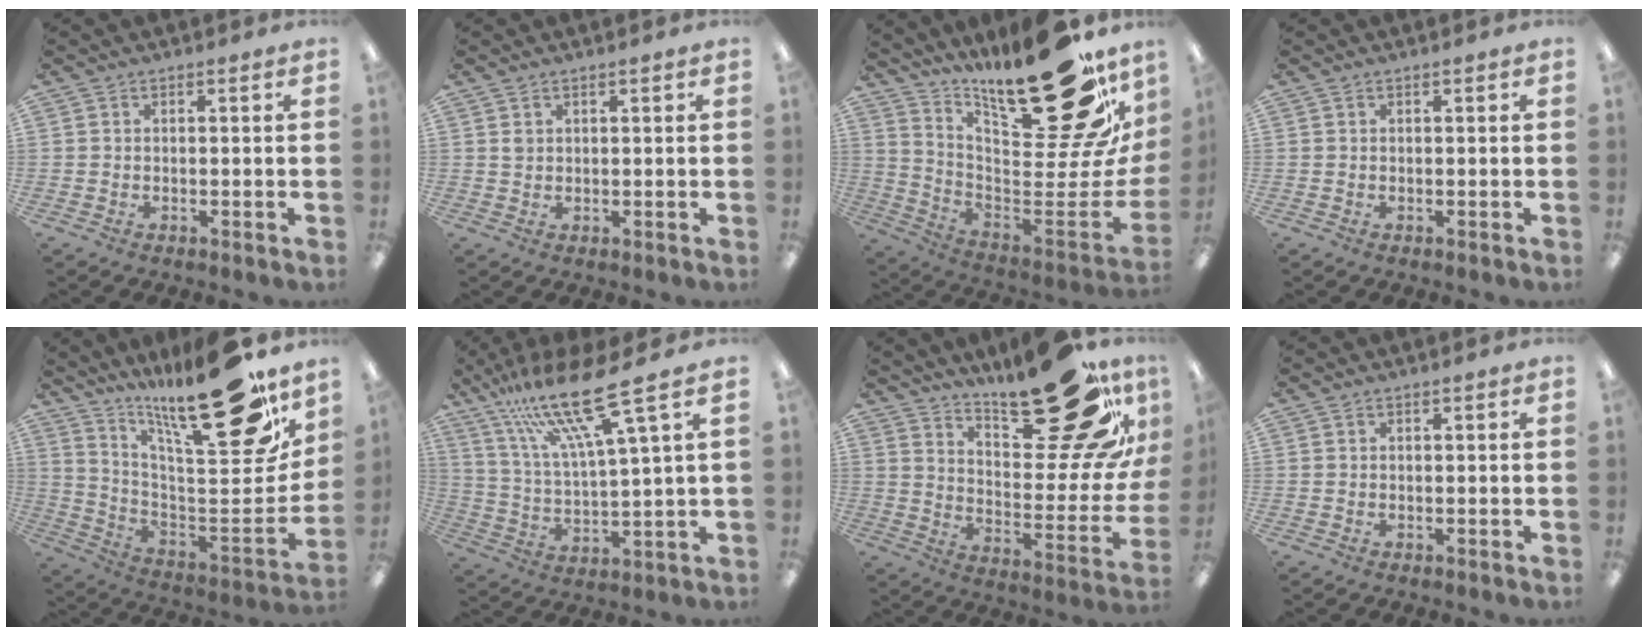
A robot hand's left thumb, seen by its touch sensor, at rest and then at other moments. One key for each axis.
{"total": 1.5, "fx": 0.6, "fy": 1.3, "fz": 0.6, "tx": -0.014, "ty": 0.004, "tz": 0.011}
{"total": 31.2, "fx": 20.6, "fy": 10.6, "fz": 20.9, "tx": -0.247, "ty": -0.160, "tz": 0.360}
{"total": 0.0}
{"total": 27.4, "fx": 20.8, "fy": 6.4, "fz": 16.7, "tx": -0.223, "ty": -0.147, "tz": 0.334}
{"total": 19.9, "fx": 13.8, "fy": 2.9, "fz": 14.0, "tx": -0.289, "ty": -0.071, "tz": 0.223}
{"total": 29.2, "fx": 19.6, "fy": 10.2, "fz": 19.2, "tx": -0.241, "ty": -0.128, "tz": 0.317}
{"total": 0.0}